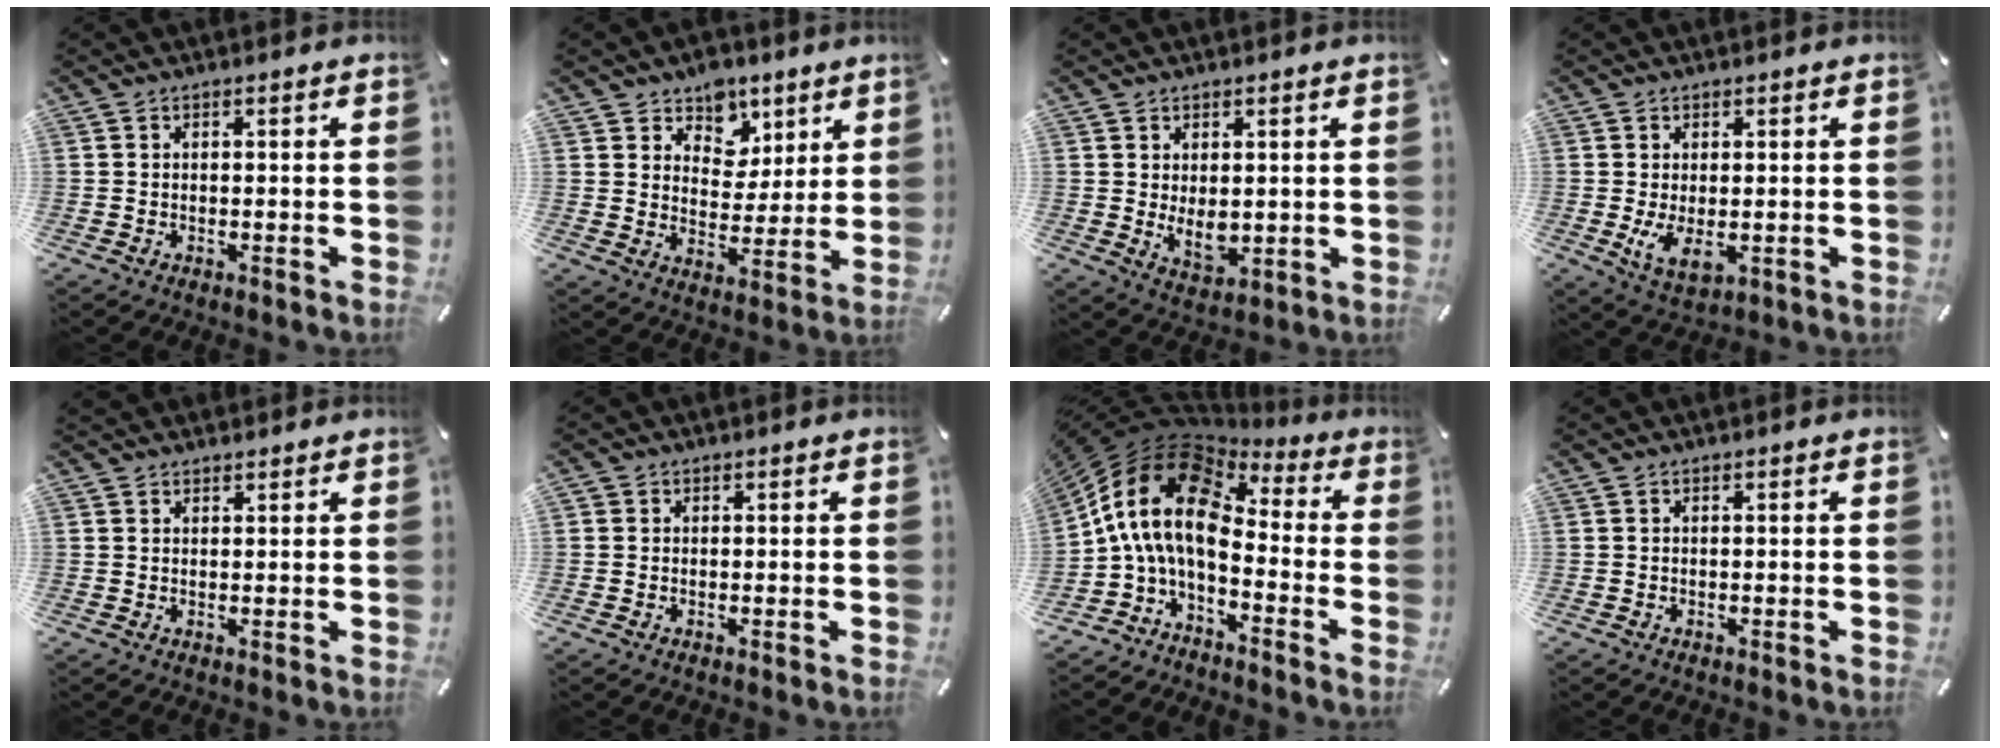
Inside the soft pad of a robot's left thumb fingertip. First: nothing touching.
{"total": 8.4, "force": [5.2, 6.6, 0.5], "torque": [-0.015, -0.048, 0.096]}
{"total": 5.8, "force": [0.6, 3.8, 4.4], "torque": [-0.077, -0.012, 0.008]}
{"total": 5.8, "force": [-0.3, 3.1, 4.9], "torque": [-0.096, -0.011, -0.008]}
{"total": 1.4, "force": [1.2, 0.8, -0.2], "torque": [0.011, -0.003, 0.022]}
{"total": 0.7, "force": [0.1, 0.7, 0.1], "torque": [0.000, 0.006, 0.000]}
{"total": 13.3, "force": [-0.4, 8.3, 10.4], "torque": [-0.240, -0.012, -0.016]}
{"total": 0.0}